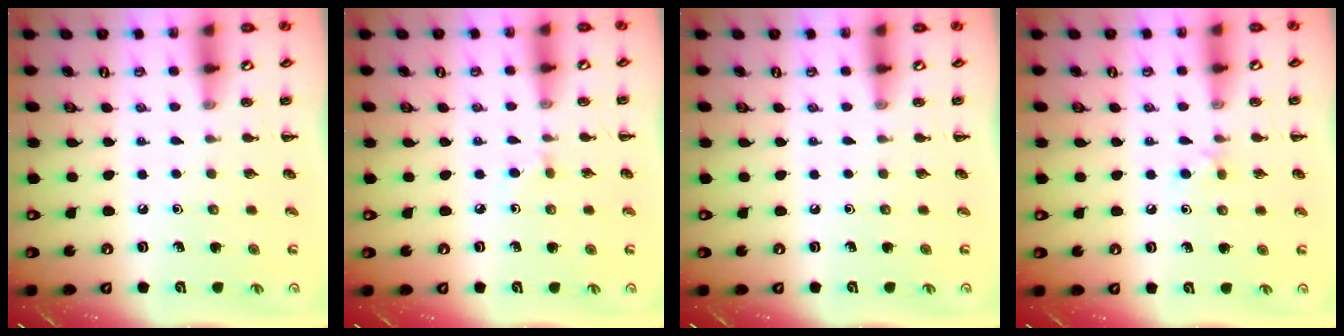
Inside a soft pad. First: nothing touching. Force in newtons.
{"total": 3.3, "press": 3.1, "slide": 1.4}
{"total": 0.0}
{"total": 4.4, "press": 4.1, "slide": 1.6}